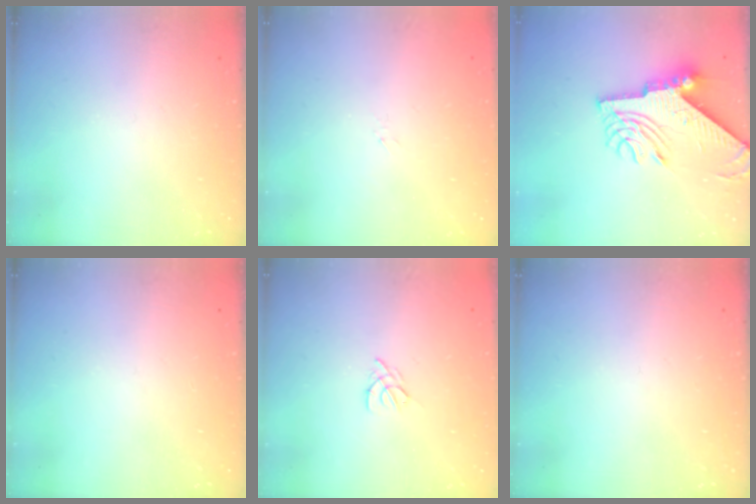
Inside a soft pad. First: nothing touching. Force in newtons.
{"total": 1.5, "press": 1.4, "slide": 0.3}
{"total": 12.3, "press": 12.2, "slide": 1.2}
{"total": 0.0}
{"total": 2.5, "press": 2.4, "slide": 0.6}
{"total": 0.0}